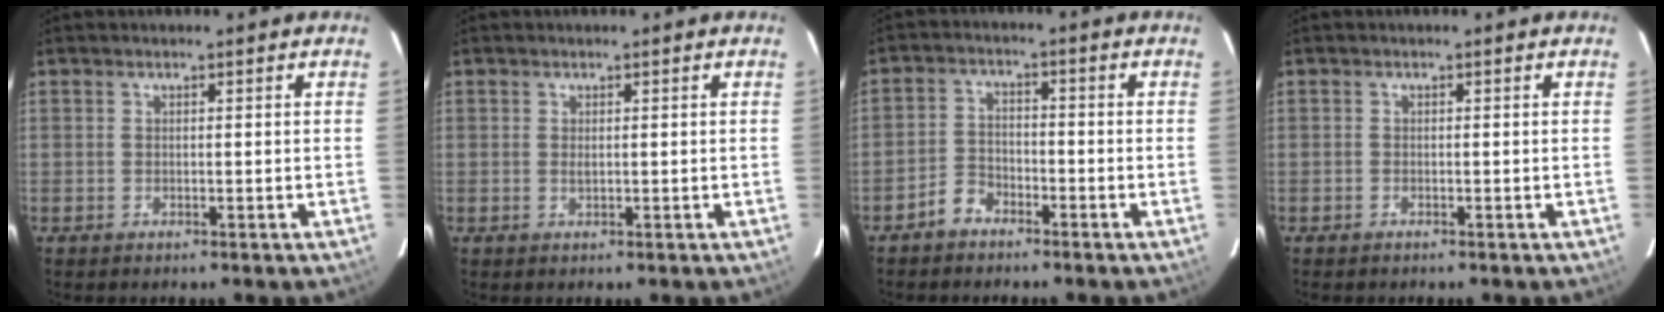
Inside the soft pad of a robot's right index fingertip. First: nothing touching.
{"total": 0.6, "force": [0.2, 0.2, 0.5], "torque": [-0.010, 0.001, 0.004]}
{"total": 4.1, "force": [-3.3, 2.1, 1.2], "torque": [-0.038, 0.014, -0.061]}
{"total": 0.5, "force": [-0.5, 0.2, 0.0], "torque": [-0.002, 0.000, -0.010]}